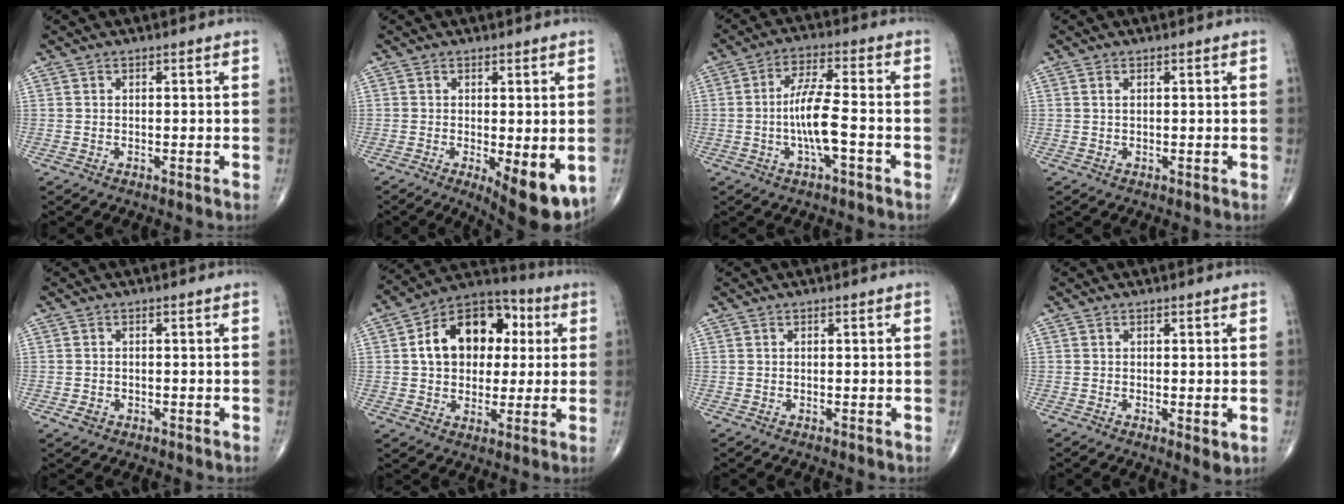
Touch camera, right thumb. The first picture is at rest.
{"total": 9.6, "force": [-2.6, 3.3, 8.7], "torque": [-0.115, -0.023, -0.030]}
{"total": 8.4, "force": [-2.0, 1.7, 7.9], "torque": [-0.159, 0.021, -0.041]}
{"total": 0.8, "force": [0.3, 0.3, 0.6], "torque": [-0.015, 0.005, 0.007]}
{"total": 1.6, "force": [-0.7, 1.3, 0.7], "torque": [-0.007, 0.005, -0.009]}
{"total": 17.1, "force": [3.1, 12.1, 11.8], "torque": [-0.147, 0.019, 0.042]}
{"total": 0.0}
{"total": 2.4, "force": [-0.2, 0.7, 2.2], "torque": [-0.033, -0.010, -0.003]}